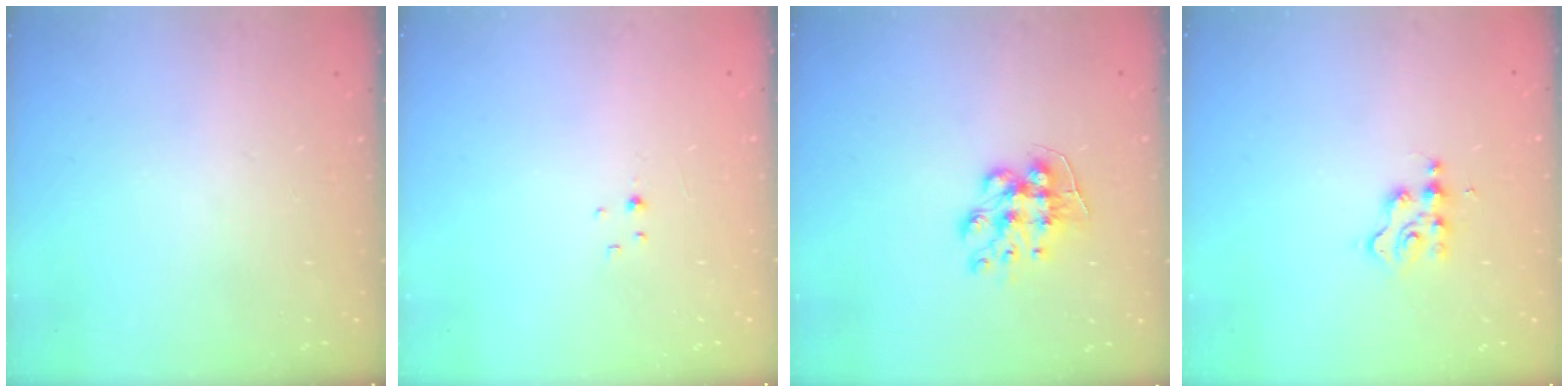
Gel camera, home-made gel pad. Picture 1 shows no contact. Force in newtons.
{"total": 1.1, "press": 1.1, "slide": 0.2}
{"total": 9.6, "press": 9.6, "slide": 0.7}
{"total": 2.7, "press": 2.6, "slide": 0.4}